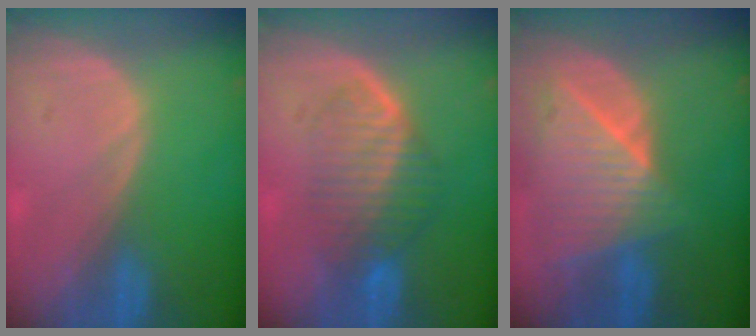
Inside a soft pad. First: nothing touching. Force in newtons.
{"total": 6.7, "press": 6.5, "slide": 1.8}
{"total": 9.2, "press": 8.2, "slide": 4.0}